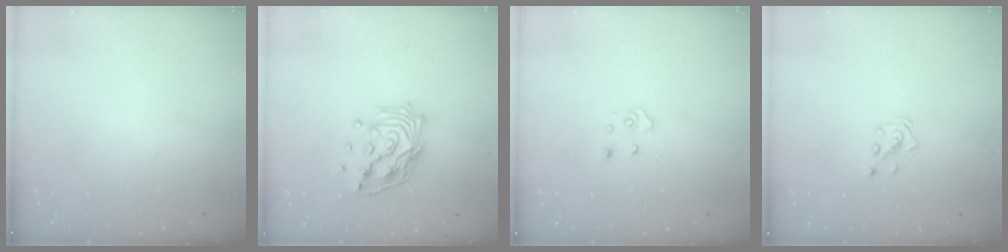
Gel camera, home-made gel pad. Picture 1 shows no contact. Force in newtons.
{"total": 15.1, "press": 14.9, "slide": 1.9}
{"total": 4.1, "press": 4.0, "slide": 0.5}
{"total": 1.4, "press": 1.4, "slide": 0.1}